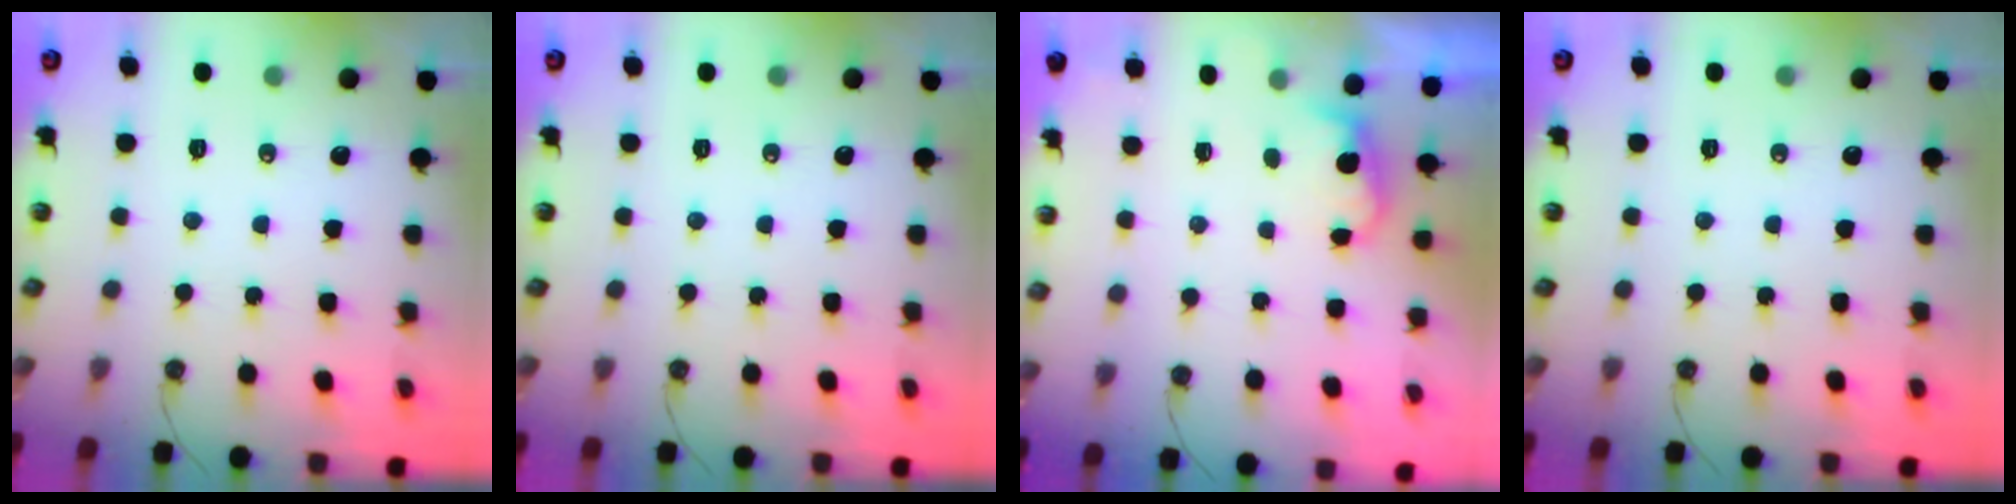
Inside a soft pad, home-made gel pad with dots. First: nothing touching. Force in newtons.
{"total": 0.0}
{"total": 2.0, "press": 1.8, "slide": 0.8}
{"total": 0.0}